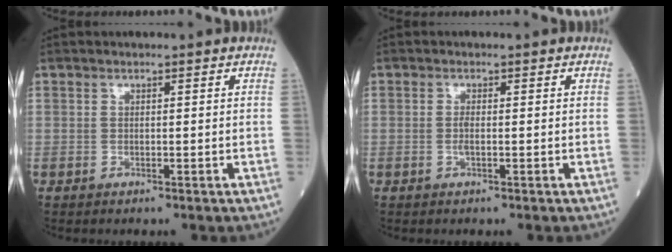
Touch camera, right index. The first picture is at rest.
{"total": 1.2, "force": [-0.3, 0.2, 1.1], "torque": [-0.025, -0.001, -0.005]}